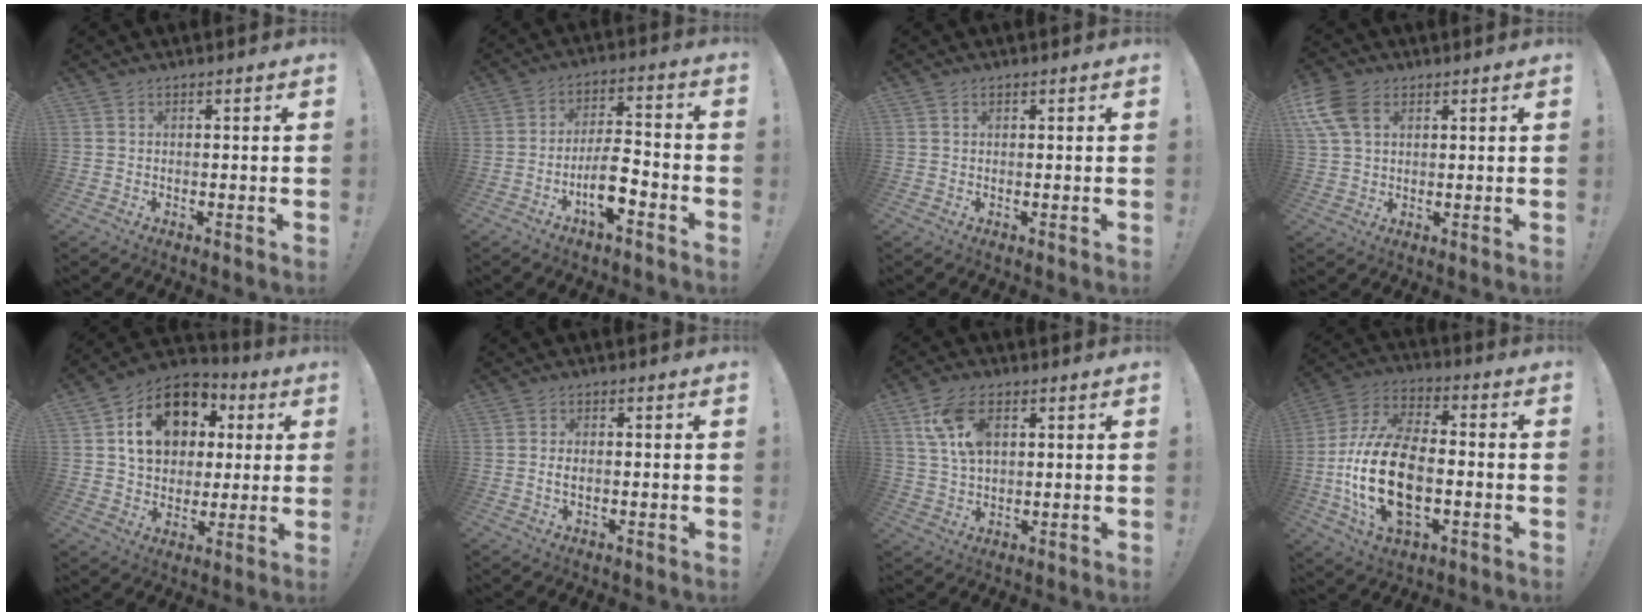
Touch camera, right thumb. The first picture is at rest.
{"total": 10.0, "force": [-4.7, 3.4, 8.1], "torque": [-0.147, 0.019, -0.083]}
{"total": 0.7, "force": [0.3, 0.5, 0.4], "torque": [-0.007, 0.002, 0.005]}
{"total": 10.4, "force": [3.7, 6.9, 6.9], "torque": [-0.134, -0.008, 0.073]}
{"total": 17.1, "force": [5.3, 13.0, 9.6], "torque": [-0.138, -0.005, 0.104]}
{"total": 1.9, "force": [-0.4, 0.7, 1.7], "torque": [-0.028, 0.002, -0.008]}
{"total": 11.3, "force": [4.3, 6.8, 7.9], "torque": [-0.154, 0.001, 0.081]}
{"total": 22.5, "force": [-4.6, 13.2, 17.7], "torque": [-0.351, 0.019, -0.068]}